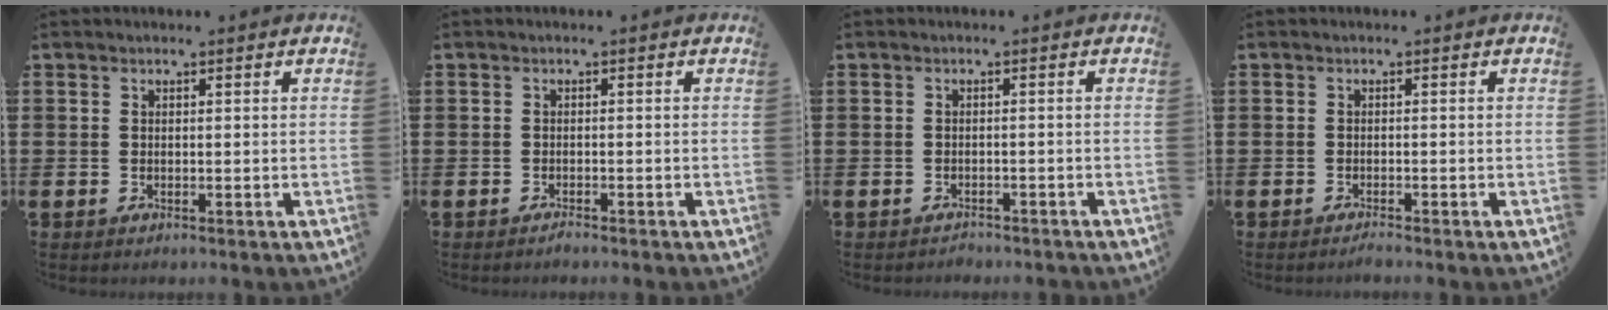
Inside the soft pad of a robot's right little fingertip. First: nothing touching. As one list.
[{"total": 0.7, "force": [-0.7, 0.0, 0.2], "torque": [-0.005, -0.003, -0.013]}, {"total": 0.9, "force": [-0.9, 0.1, -0.1], "torque": [-0.002, 0.002, -0.020]}, {"total": 0.6, "force": [-0.6, 0.0, 0.2], "torque": [-0.005, -0.003, -0.011]}]